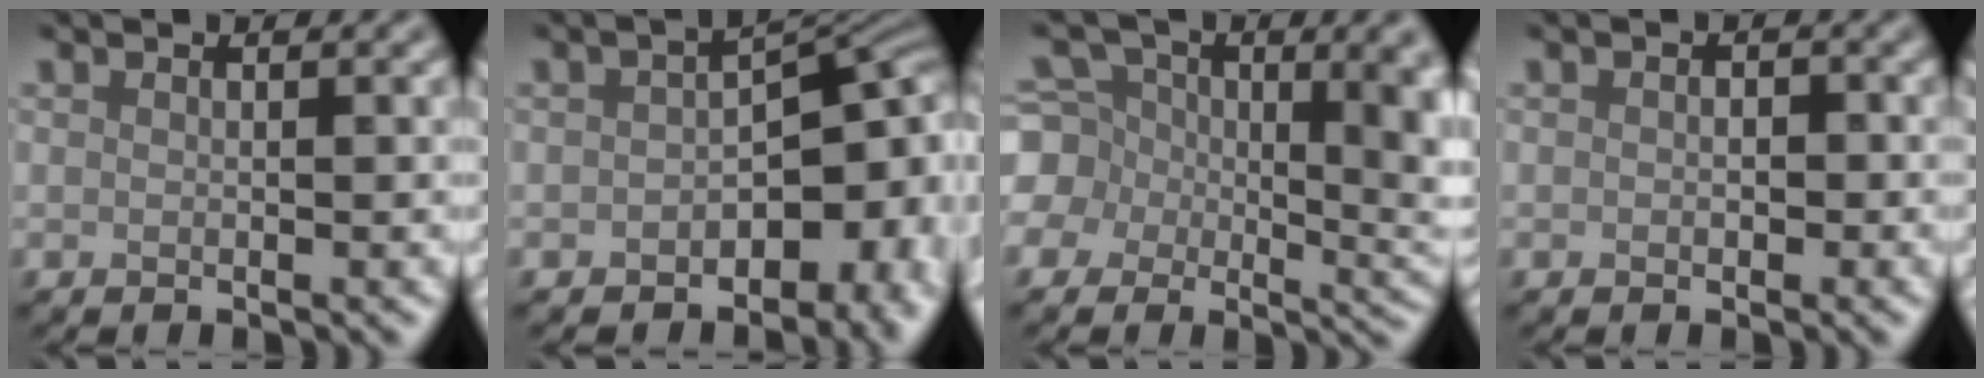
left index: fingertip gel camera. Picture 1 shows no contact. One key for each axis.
{"total": 10.2, "fx": -2.6, "fy": 6.1, "fz": 7.7, "tx": -0.072, "ty": -0.012, "tz": -0.038}
{"total": 12.8, "fx": 0.4, "fy": 9.8, "fz": 8.2, "tx": -0.117, "ty": -0.013, "tz": -0.004}
{"total": 0.8, "fx": -0.1, "fy": 0.7, "fz": 0.4, "tx": -0.004, "ty": -0.004, "tz": -0.002}